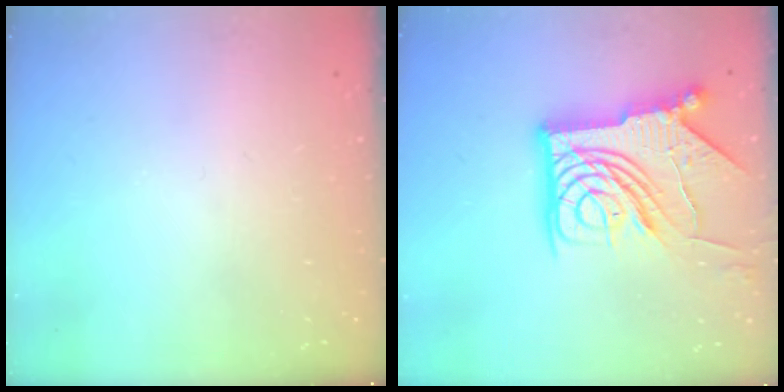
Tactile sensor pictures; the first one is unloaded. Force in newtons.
{"total": 21.3, "press": 21.2, "slide": 2.4}